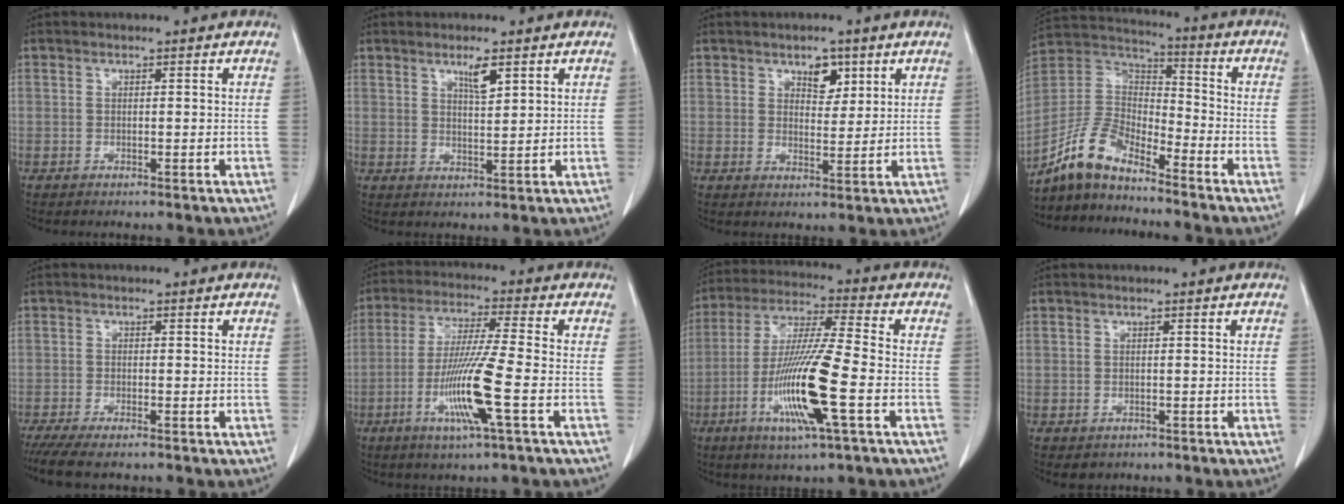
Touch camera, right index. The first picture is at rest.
{"total": 3.3, "force": [2.0, 0.5, 2.5], "torque": [-0.047, -0.004, 0.036]}
{"total": 4.0, "force": [2.2, 2.3, 2.4], "torque": [-0.033, -0.001, 0.036]}
{"total": 10.0, "force": [-8.4, 2.9, 4.6], "torque": [-0.113, 0.019, -0.168]}
{"total": 6.9, "force": [-5.6, 1.3, 3.8], "torque": [-0.062, -0.015, -0.089]}
{"total": 11.4, "force": [-3.7, -0.7, 10.8], "torque": [-0.214, -0.017, -0.074]}
{"total": 14.9, "force": [-4.6, 0.2, 14.1], "torque": [-0.285, -0.017, -0.090]}
{"total": 1.5, "force": [-0.6, 1.3, 0.2], "torque": [-0.007, 0.002, -0.002]}